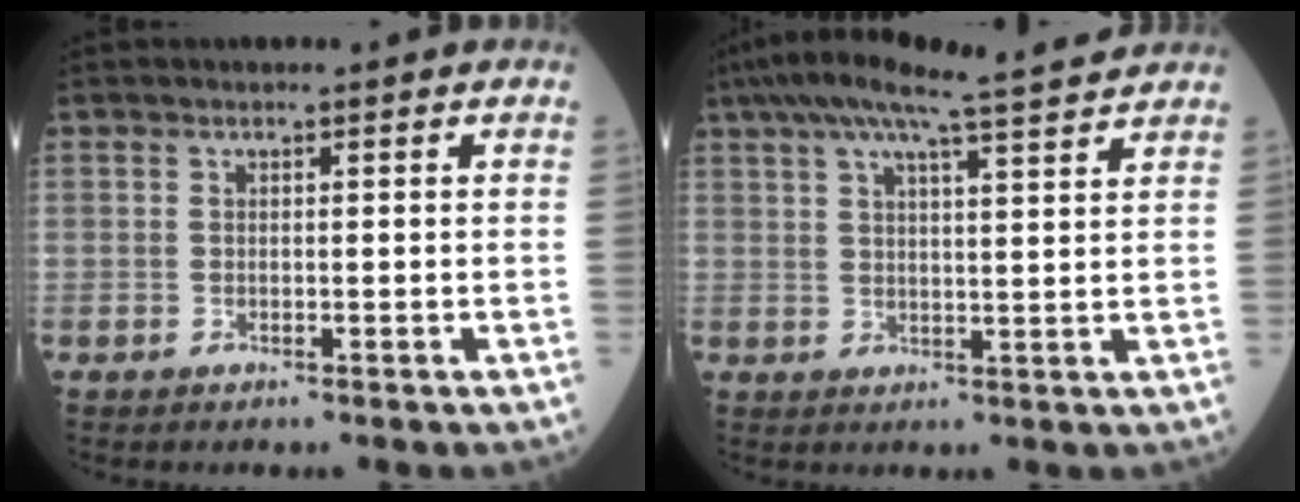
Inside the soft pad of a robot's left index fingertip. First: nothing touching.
{"total": 14.4, "force": [12.0, 0.6, 7.8], "torque": [-0.141, 0.035, 0.172]}